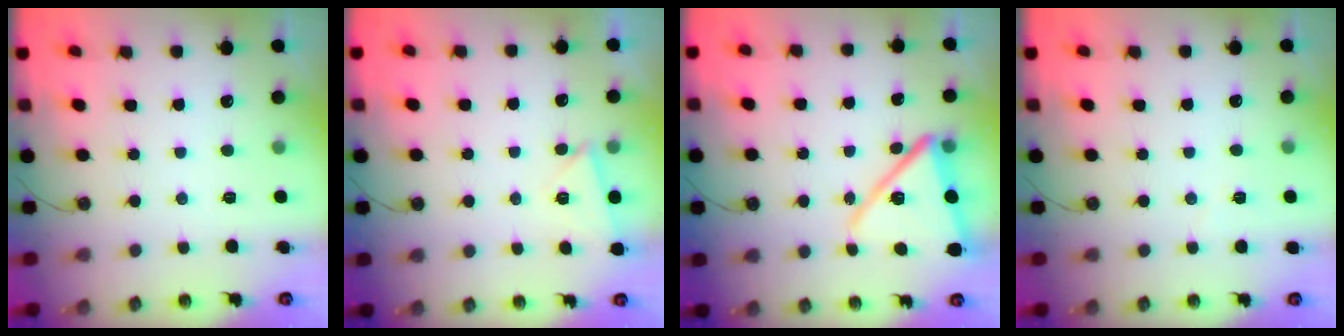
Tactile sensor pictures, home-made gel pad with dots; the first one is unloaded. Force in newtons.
{"total": 2.7, "press": 2.4, "slide": 1.2}
{"total": 14.9, "press": 14.8, "slide": 1.5}
{"total": 3.0, "press": 2.7, "slide": 1.5}